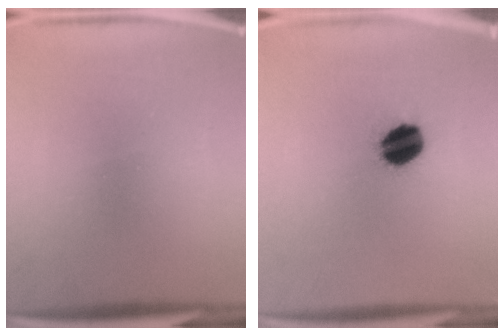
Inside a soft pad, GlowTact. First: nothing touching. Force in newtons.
{"total": 9.8}